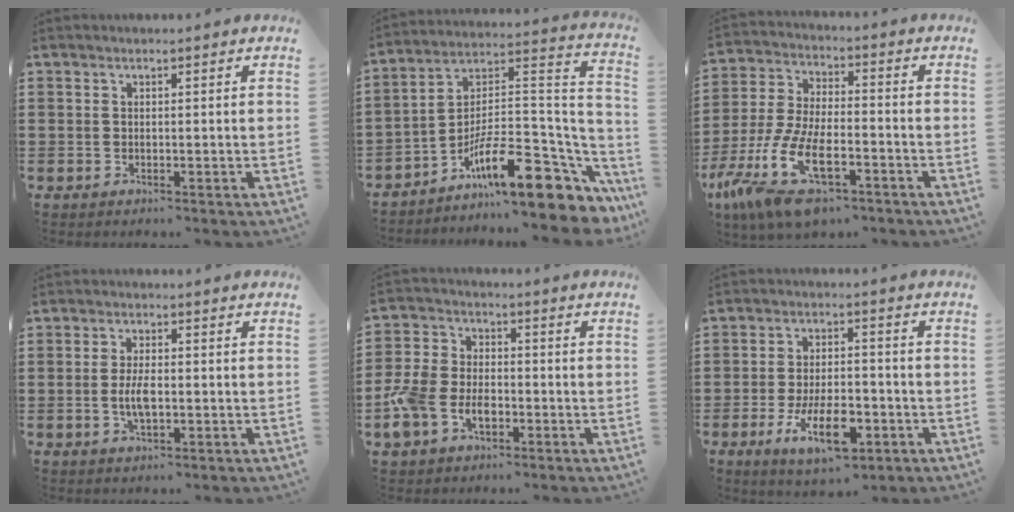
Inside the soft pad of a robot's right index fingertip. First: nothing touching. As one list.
[{"total": 14.1, "force": [-8.7, 4.0, 10.3], "torque": [-0.167, 0.004, -0.154]}, {"total": 13.7, "force": [-8.1, 5.2, 9.7], "torque": [-0.228, 0.006, -0.153]}, {"total": 4.2, "force": [-0.6, 1.6, 3.8], "torque": [-0.083, -0.001, -0.016]}, {"total": 6.7, "force": [-2.8, 4.4, 4.2], "torque": [-0.117, 0.002, -0.062]}, {"total": 9.8, "force": [-4.2, 4.0, 7.9], "torque": [-0.141, -0.009, -0.076]}]